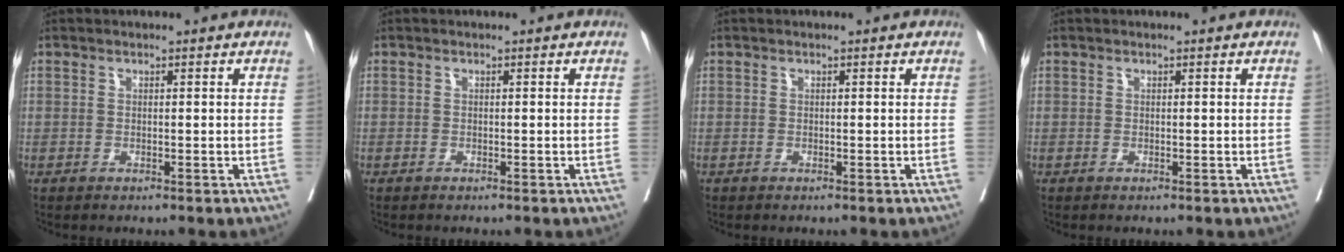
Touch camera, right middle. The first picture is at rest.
{"total": 0.0}
{"total": 0.0}
{"total": 0.0}